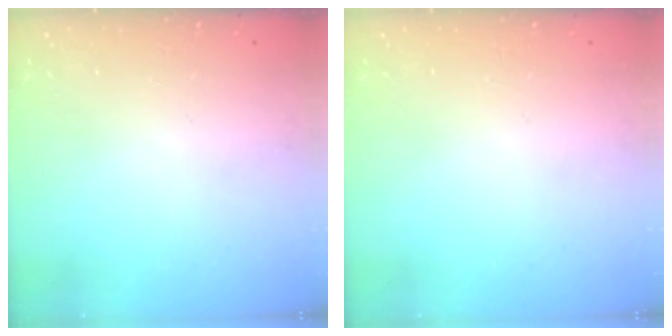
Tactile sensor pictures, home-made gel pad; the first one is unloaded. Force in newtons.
{"total": 0.0}